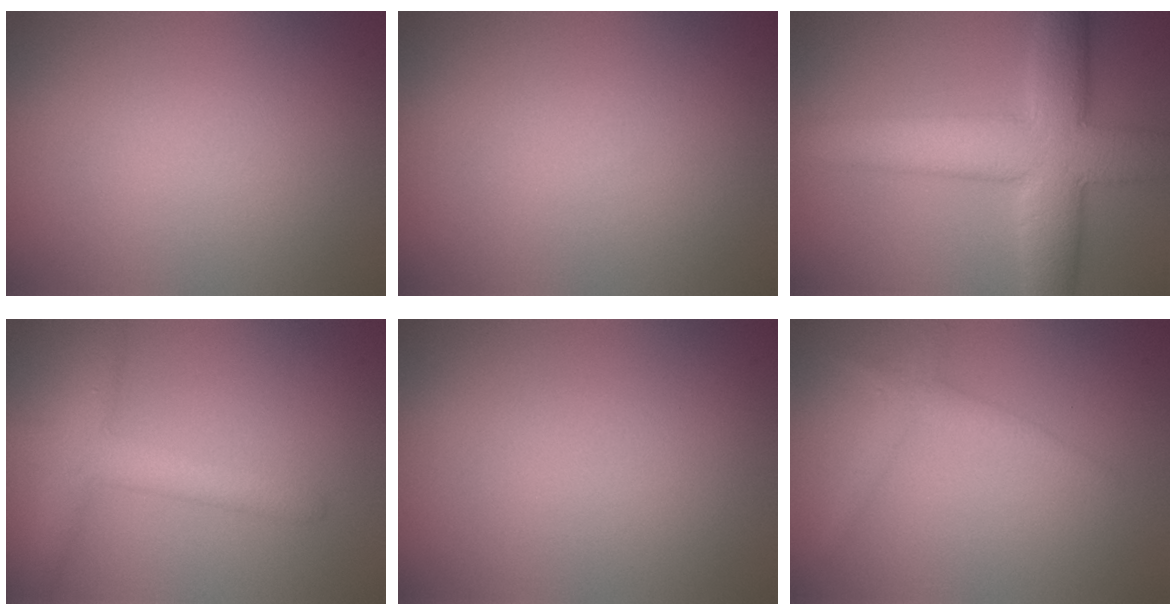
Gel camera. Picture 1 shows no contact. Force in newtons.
{"total": 0.0}
{"total": 9.1, "press": 9.1, "slide": 0.3}
{"total": 4.0, "press": 4.0, "slide": 0.3}
{"total": 0.0}
{"total": 1.7, "press": 1.7, "slide": 0.1}